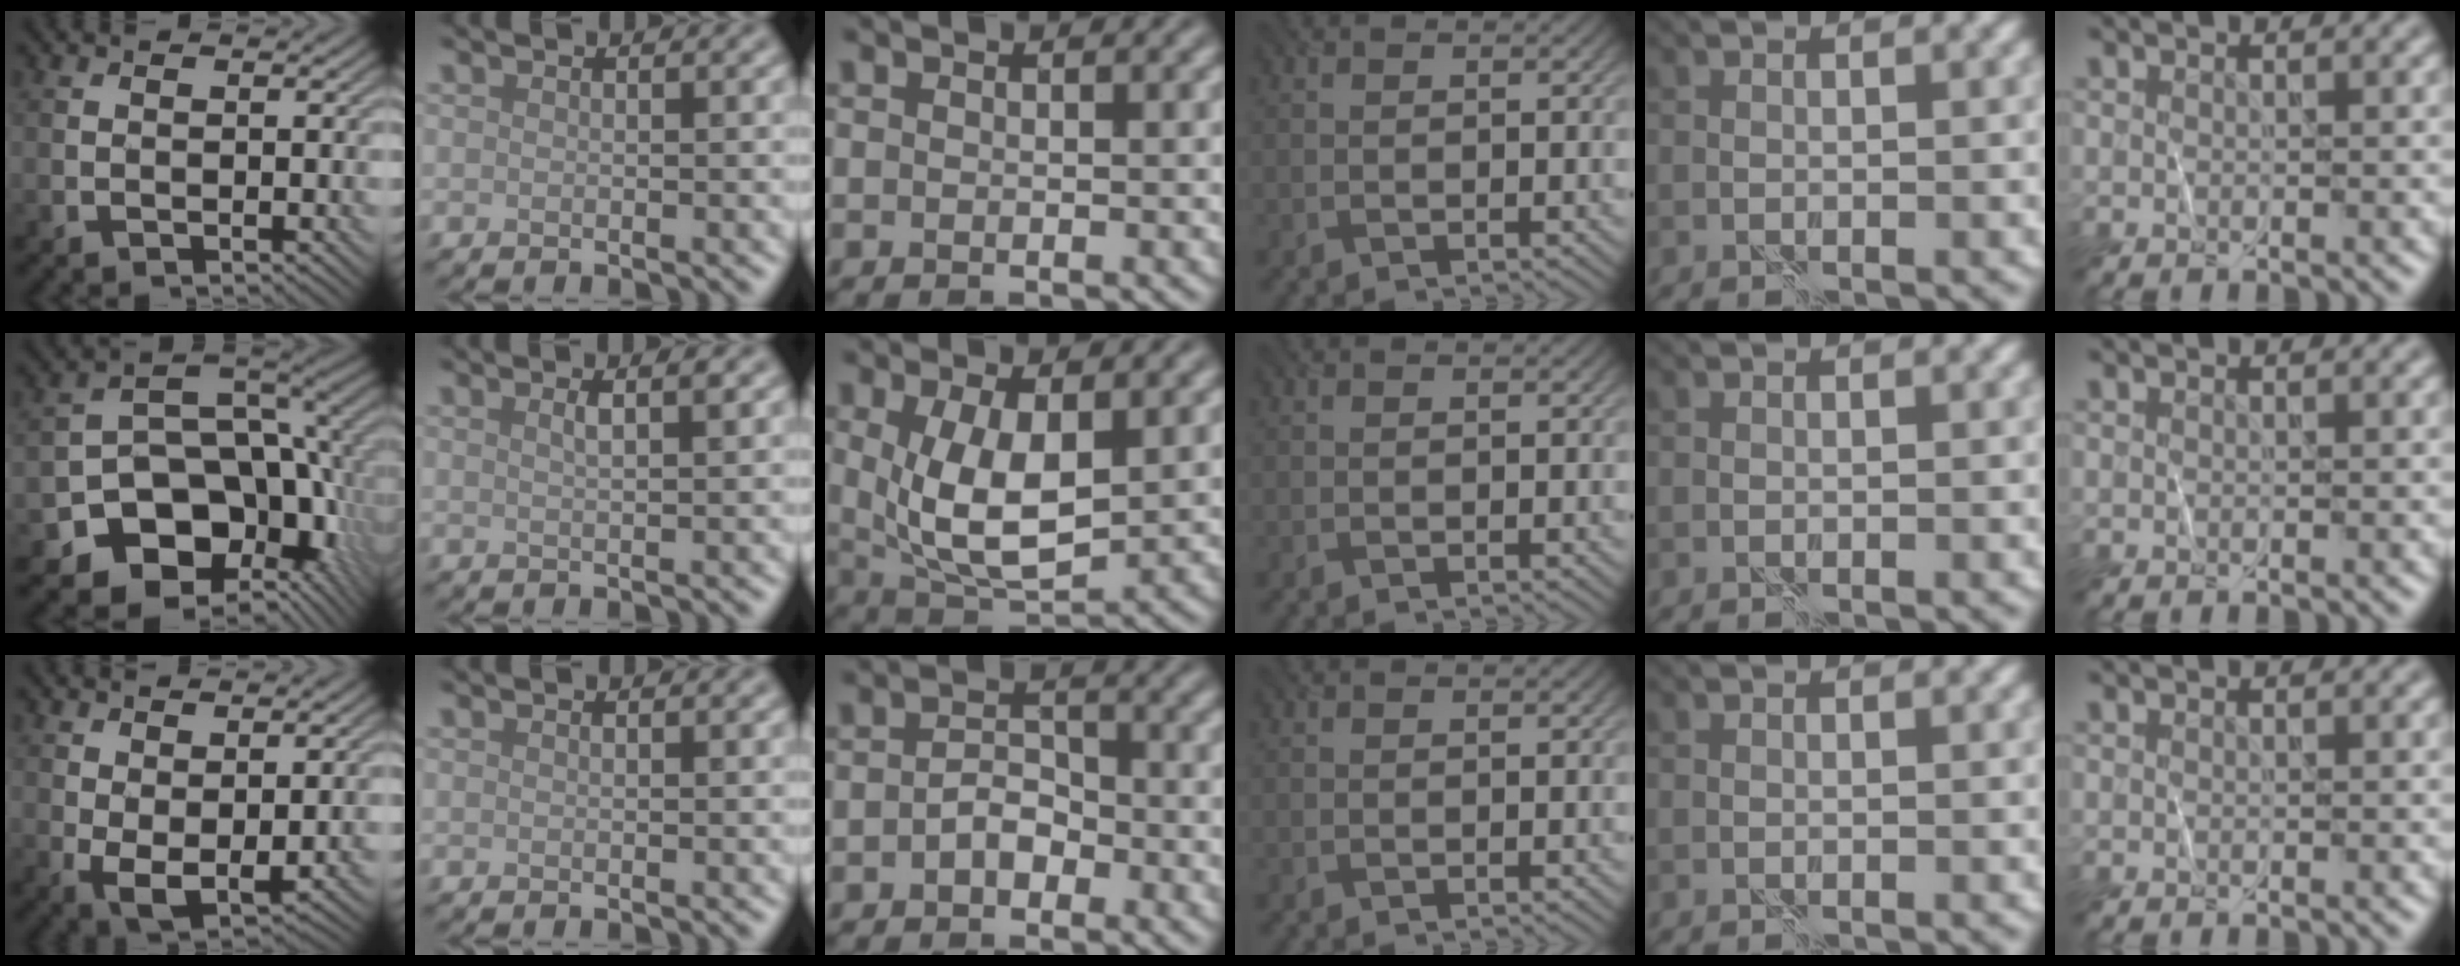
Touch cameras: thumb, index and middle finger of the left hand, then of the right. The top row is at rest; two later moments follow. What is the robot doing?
{"motion": "wrap", "object": "plastic wrap"}